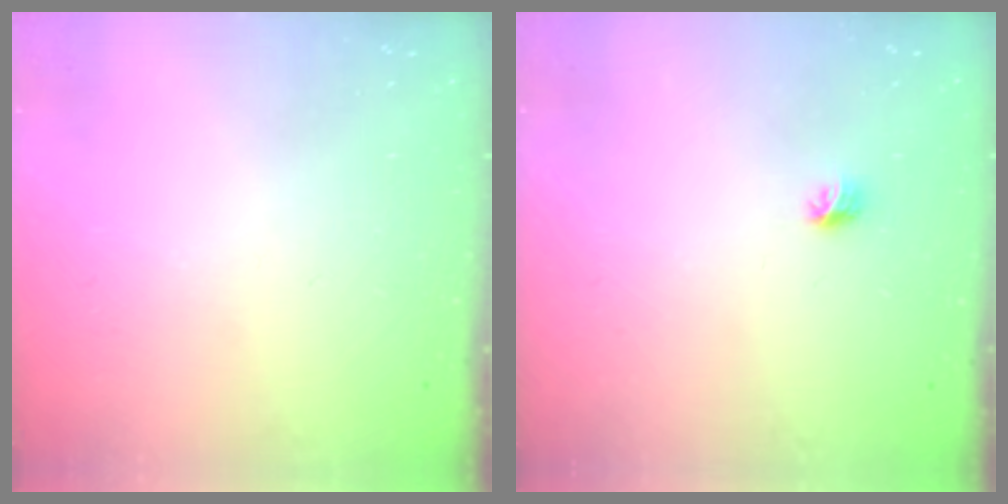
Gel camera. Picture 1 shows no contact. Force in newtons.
{"total": 4.2, "press": 4.1, "slide": 1.0}